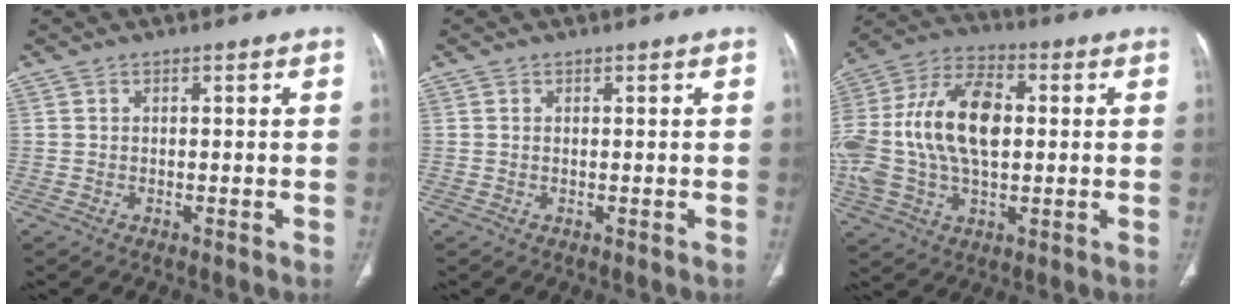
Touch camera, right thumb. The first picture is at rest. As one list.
[{"total": 0.0}, {"total": 23.3, "force": [1.3, 13.5, 19.0], "torque": [-0.414, 0.018, 0.021]}]